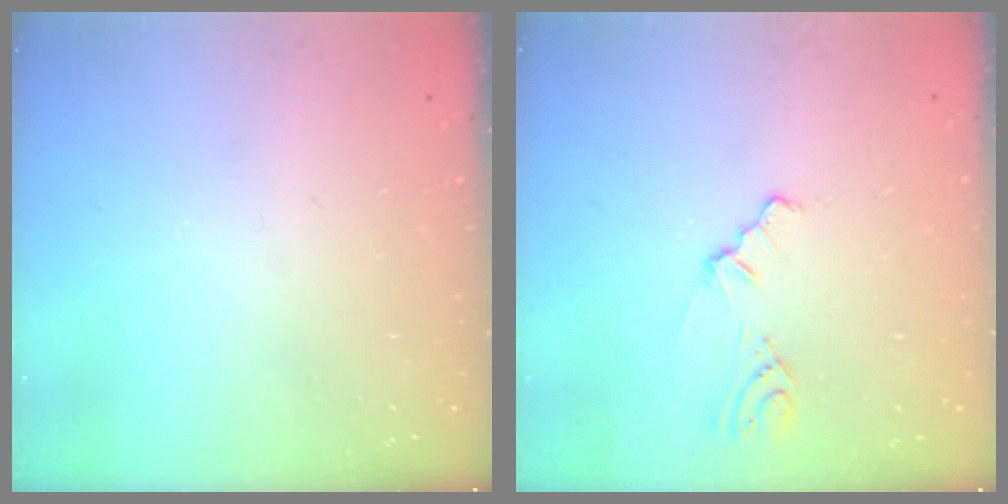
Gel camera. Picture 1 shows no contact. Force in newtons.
{"total": 2.8, "press": 2.8, "slide": 0.7}